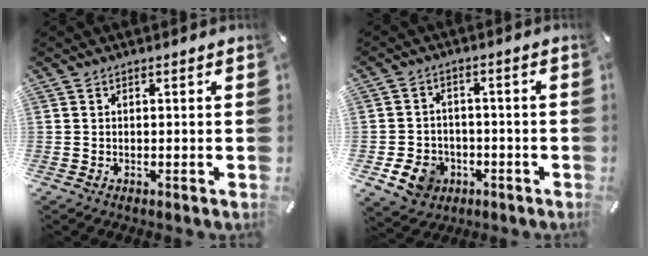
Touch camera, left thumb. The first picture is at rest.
{"total": 8.0, "force": [-3.2, 6.8, 3.0], "torque": [-0.060, 0.017, -0.059]}